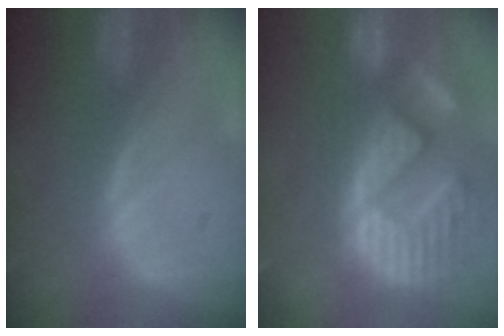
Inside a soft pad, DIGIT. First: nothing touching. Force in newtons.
{"total": 15.1, "press": 12.4, "slide": 8.6}